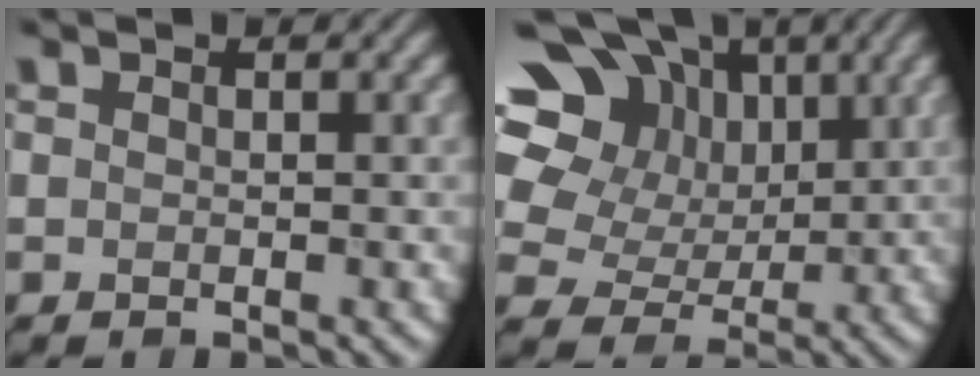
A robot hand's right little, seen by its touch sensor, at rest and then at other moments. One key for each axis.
{"total": 18.4, "fx": 7.8, "fy": 13.7, "fz": 9.4, "tx": -0.209, "ty": 0.047, "tz": 0.133}